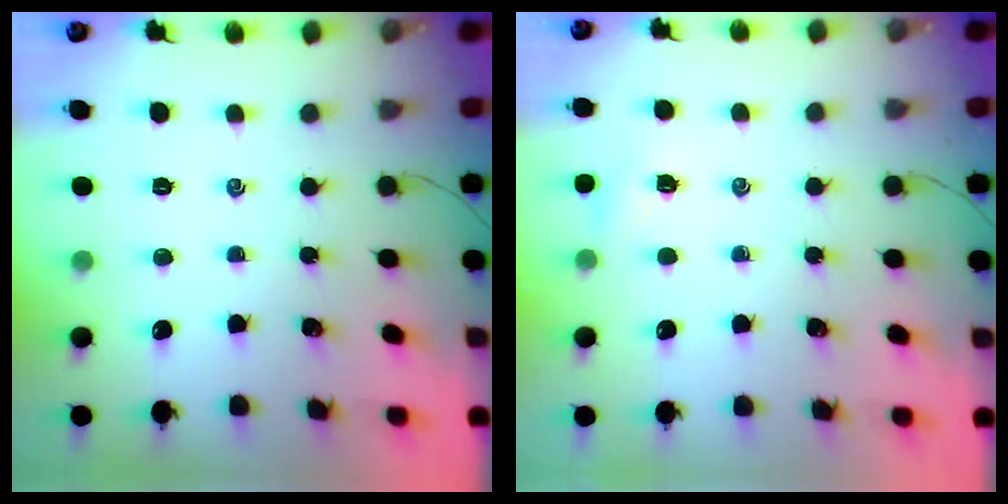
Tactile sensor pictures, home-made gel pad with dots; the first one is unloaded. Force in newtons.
{"total": 3.1, "press": 3.0, "slide": 1.0}